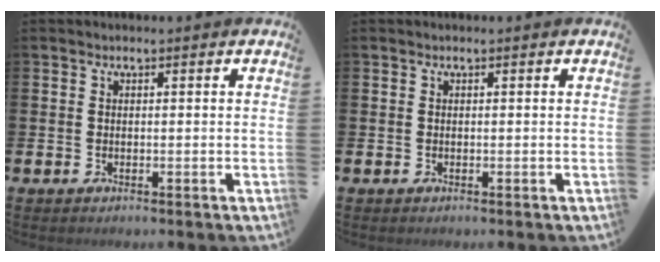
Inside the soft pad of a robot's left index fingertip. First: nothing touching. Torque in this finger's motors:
{"motor_torque": [-0.07, 0.09, 0.00, 0.01]}